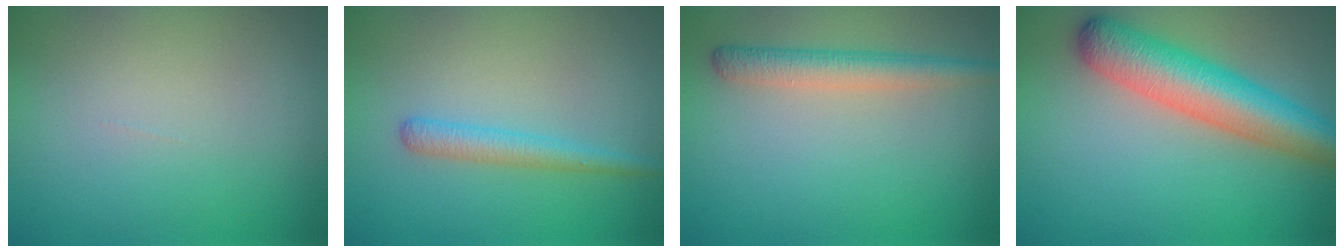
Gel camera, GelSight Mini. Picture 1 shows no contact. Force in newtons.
{"total": 2.0, "press": 2.0, "slide": 0.1}
{"total": 2.8, "press": 2.8, "slide": 0.1}
{"total": 7.0, "press": 7.0, "slide": 0.2}